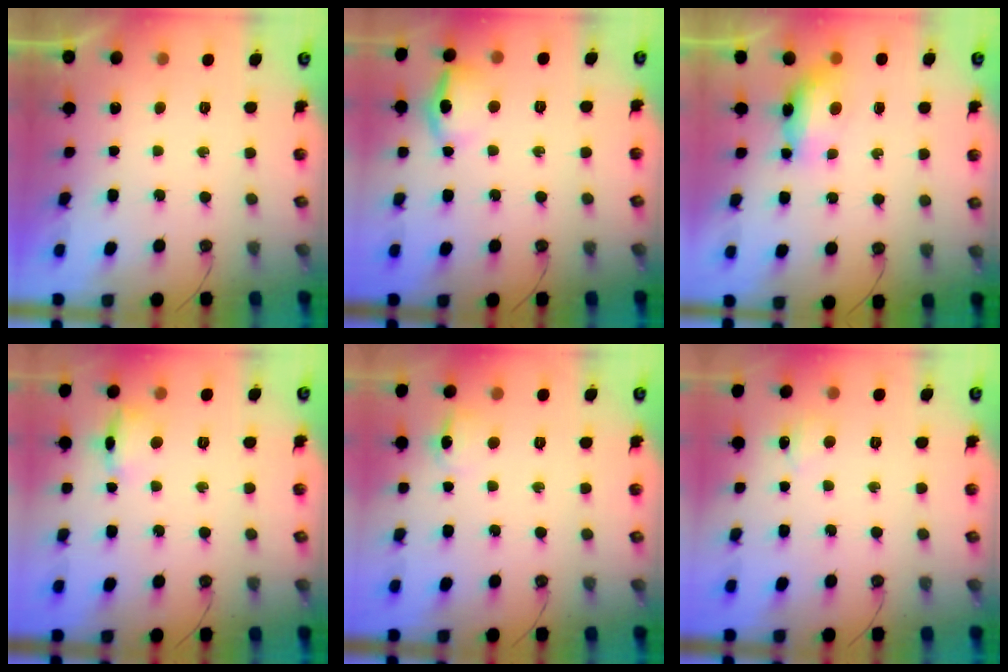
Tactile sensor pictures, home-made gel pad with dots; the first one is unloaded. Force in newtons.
{"total": 13.1, "press": 11.5, "slide": 6.3}
{"total": 7.7, "press": 7.6, "slide": 1.1}
{"total": 7.8, "press": 7.7, "slide": 1.2}
{"total": 6.7, "press": 6.7, "slide": 0.7}
{"total": 5.7, "press": 5.6, "slide": 0.9}